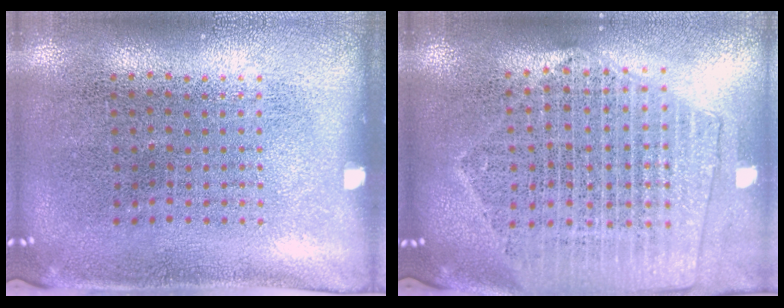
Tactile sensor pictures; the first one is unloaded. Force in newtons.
{"total": 2.0, "press": 1.8, "slide": 0.9}